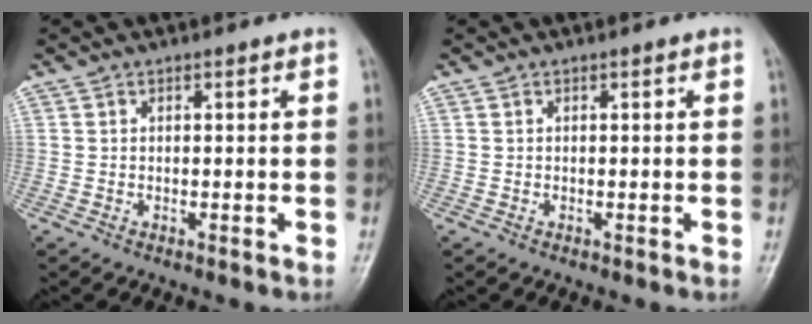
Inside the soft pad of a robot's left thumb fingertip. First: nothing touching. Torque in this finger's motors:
{"motor_torque": [0.00, 0.00, -0.07, -0.07, 0.00]}